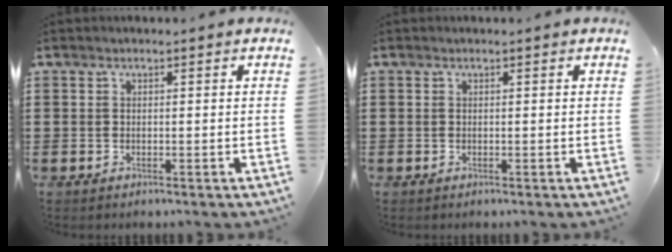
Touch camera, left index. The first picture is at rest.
{"total": 0.0}